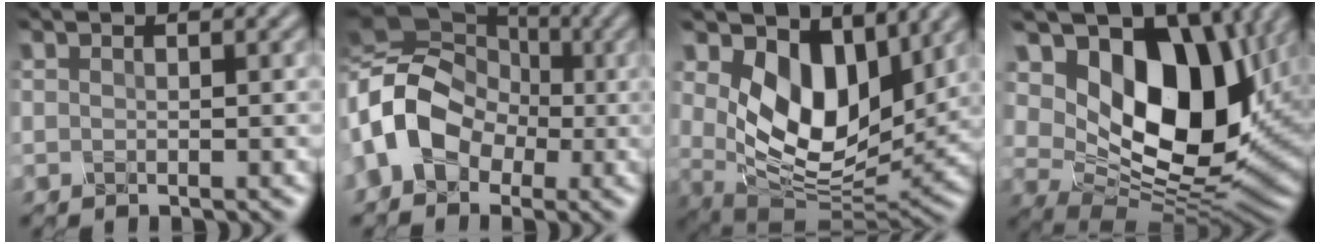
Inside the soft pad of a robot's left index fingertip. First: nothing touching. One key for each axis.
{"total": 10.7, "fx": -2.0, "fy": 8.2, "fz": 6.7, "tx": -0.116, "ty": -0.004, "tz": -0.051}
{"total": 9.2, "fx": 3.4, "fy": 5.6, "fz": 6.5, "tx": -0.118, "ty": -0.022, "tz": 0.054}
{"total": 15.4, "fx": 5.0, "fy": 9.8, "fz": 10.7, "tx": -0.174, "ty": -0.008, "tz": 0.090}